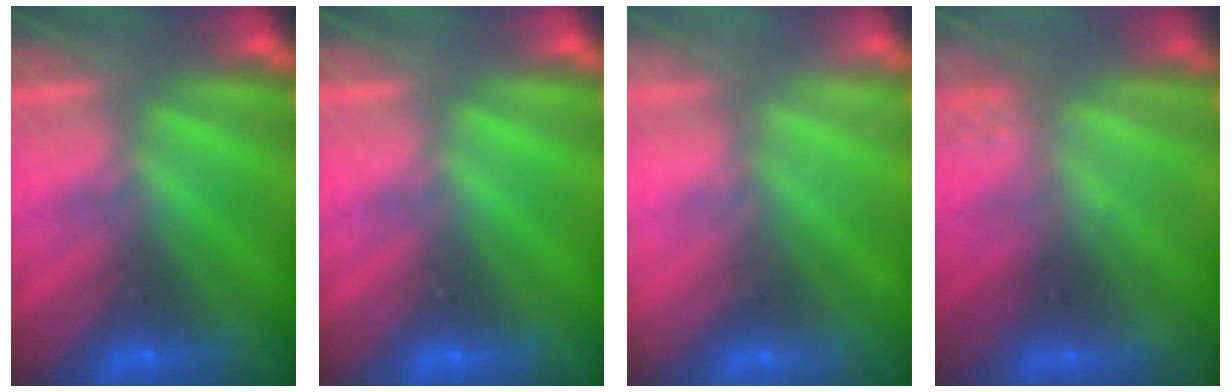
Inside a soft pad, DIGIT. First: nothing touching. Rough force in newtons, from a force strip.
{"total": 0.0}
{"total": 2.0}
{"total": 2.2}